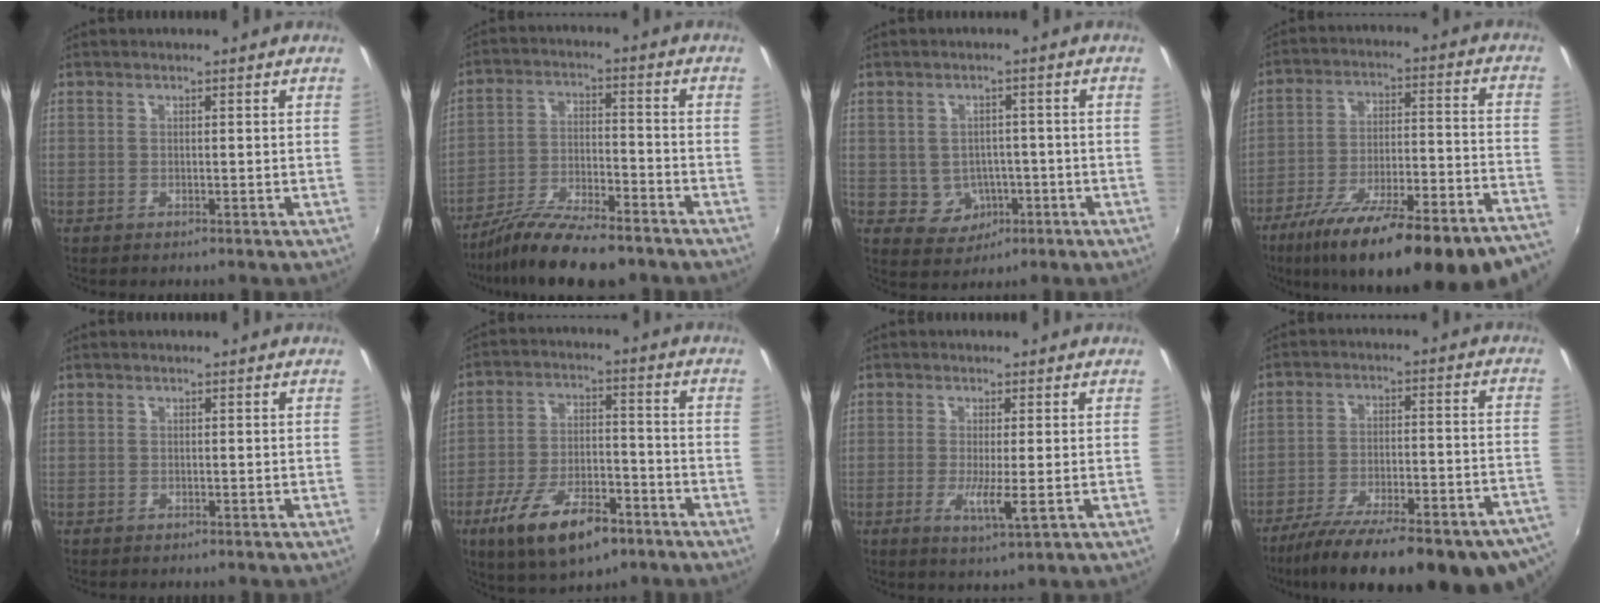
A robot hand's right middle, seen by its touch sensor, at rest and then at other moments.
{"total": 14.1, "force": [-11.5, 3.3, 7.6], "torque": [-0.154, -0.022, -0.197]}
{"total": 5.6, "force": [-1.5, 5.2, 1.5], "torque": [-0.042, 0.011, -0.005]}
{"total": 29.6, "force": [-23.5, 4.8, 17.4], "torque": [-0.262, -0.057, -0.335]}
{"total": 0.6, "force": [-0.3, 0.5, -0.1], "torque": [0.000, 0.001, -0.003]}
{"total": 15.7, "force": [-9.2, 6.5, 11.0], "torque": [-0.218, -0.017, -0.151]}
{"total": 4.4, "force": [-0.8, 0.0, 4.3], "torque": [-0.086, -0.014, -0.016]}
{"total": 29.3, "force": [-22.6, 7.2, 17.3], "torque": [-0.279, -0.052, -0.308]}